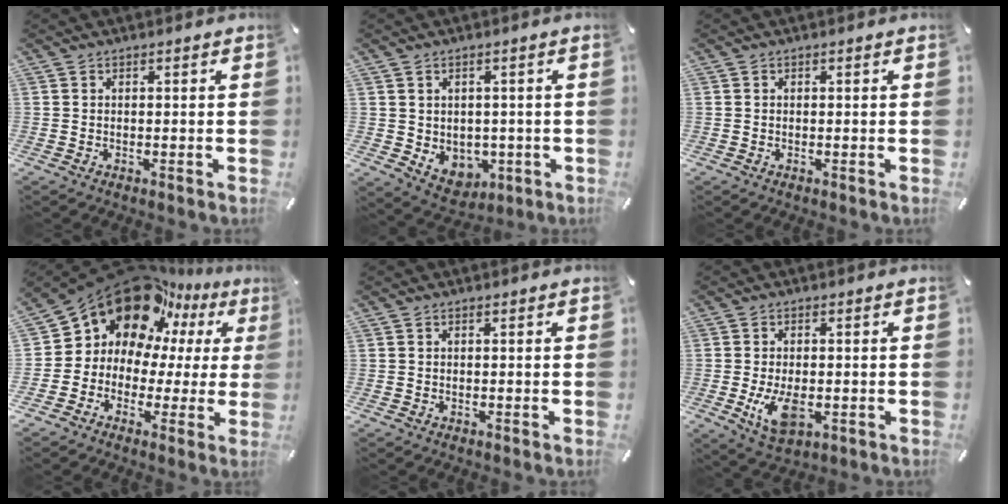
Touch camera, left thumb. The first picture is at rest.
{"total": 5.7, "force": [0.9, 5.3, 1.7], "torque": [-0.025, -0.012, 0.020]}
{"total": 0.0}
{"total": 16.6, "force": [10.3, 11.3, 6.3], "torque": [-0.137, -0.088, 0.184]}
{"total": 0.0}
{"total": 7.6, "force": [-1.2, 4.4, 6.1], "torque": [-0.134, -0.008, -0.023]}